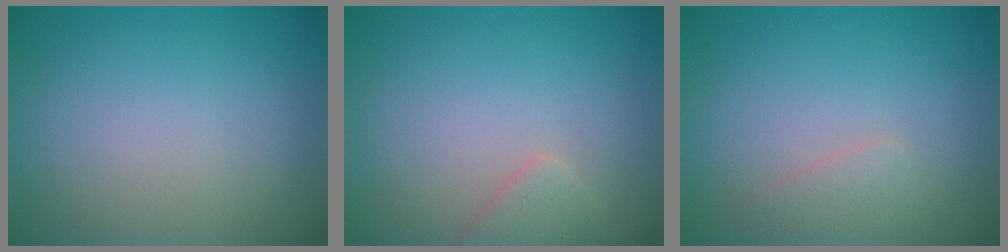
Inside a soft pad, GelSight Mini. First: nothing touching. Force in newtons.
{"total": 1.7, "press": 1.7, "slide": 0.1}
{"total": 1.3, "press": 1.3, "slide": 0.1}